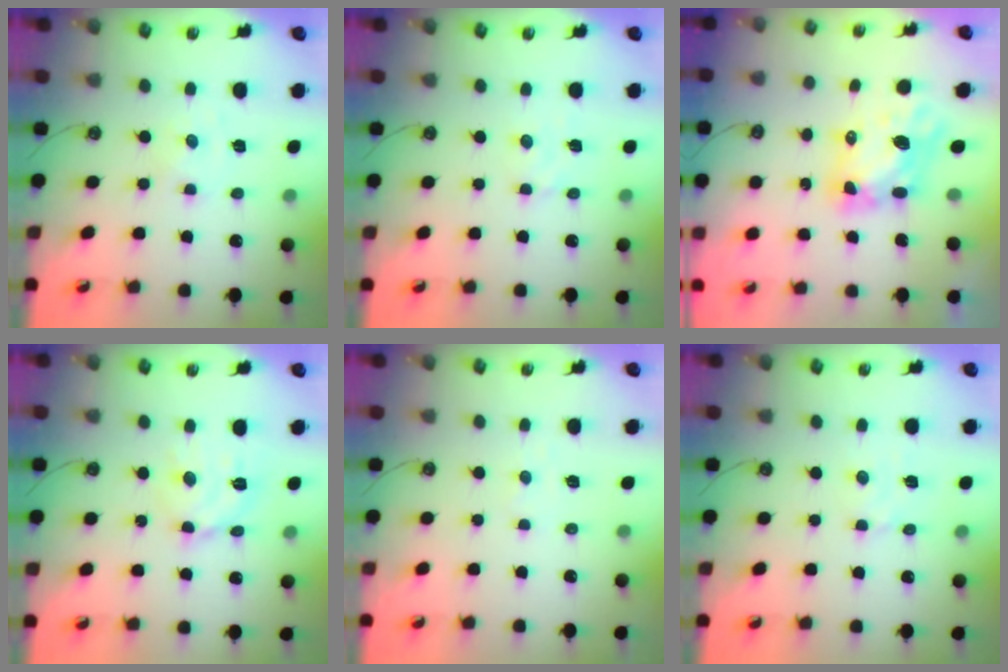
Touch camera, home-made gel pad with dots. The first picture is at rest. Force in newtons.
{"total": 2.7, "press": 2.6, "slide": 0.4}
{"total": 6.7, "press": 6.7, "slide": 0.5}
{"total": 11.5, "press": 11.5, "slide": 0.9}
{"total": 1.4, "press": 1.4, "slide": 0.2}
{"total": 2.6, "press": 2.6, "slide": 0.3}